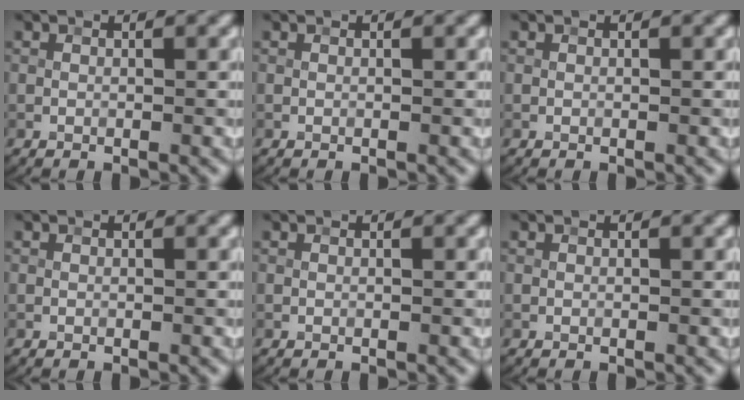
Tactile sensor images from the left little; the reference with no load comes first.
{"total": 0.0}
{"total": 0.0}
{"total": 0.0}
{"total": 0.0}
{"total": 0.0}